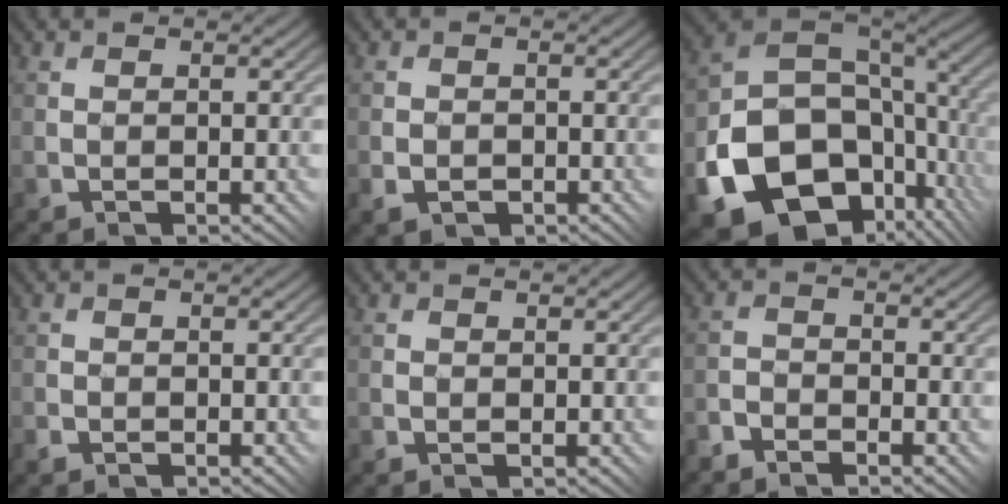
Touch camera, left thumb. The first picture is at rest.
{"total": 2.2, "force": [-1.1, 1.7, 1.0], "torque": [-0.015, -0.004, -0.022]}
{"total": 18.4, "force": [-5.8, 13.6, 11.0], "torque": [-0.252, -0.059, -0.056]}
{"total": 1.0, "force": [-0.8, 0.6, 0.2], "torque": [-0.007, -0.003, -0.018]}
{"total": 0.0}
{"total": 2.5, "force": [-2.3, 0.9, 0.6], "torque": [-0.012, 0.005, -0.049]}